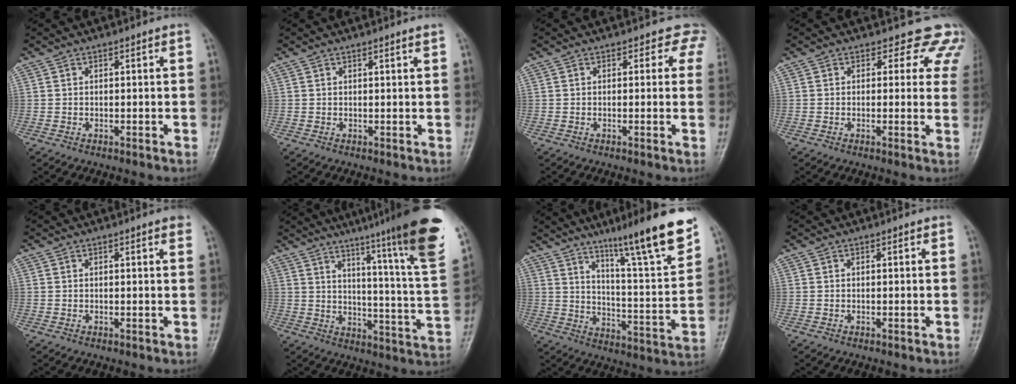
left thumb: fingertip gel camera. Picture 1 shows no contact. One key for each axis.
{"total": 0.9, "fx": 0.7, "fy": -0.1, "fz": 0.5, "tx": -0.010, "ty": -0.004, "tz": 0.012}
{"total": 3.5, "fx": 2.3, "fy": 2.6, "fz": 0.6, "tx": 0.027, "ty": -0.008, "tz": -0.002}
{"total": 7.4, "fx": 5.5, "fy": 4.5, "fz": 2.0, "tx": 0.024, "ty": -0.017, "tz": 0.033}
{"total": 1.4, "fx": 0.9, "fy": 0.1, "fz": 1.0, "tx": -0.012, "ty": 0.000, "tz": 0.009}
{"total": 23.8, "fx": 16.7, "fy": 0.8, "fz": 16.9, "tx": -0.214, "ty": -0.098, "tz": 0.223}
{"total": 18.0, "fx": 12.6, "fy": 1.4, "fz": 12.8, "tx": -0.168, "ty": -0.074, "tz": 0.197}
{"total": 0.0}